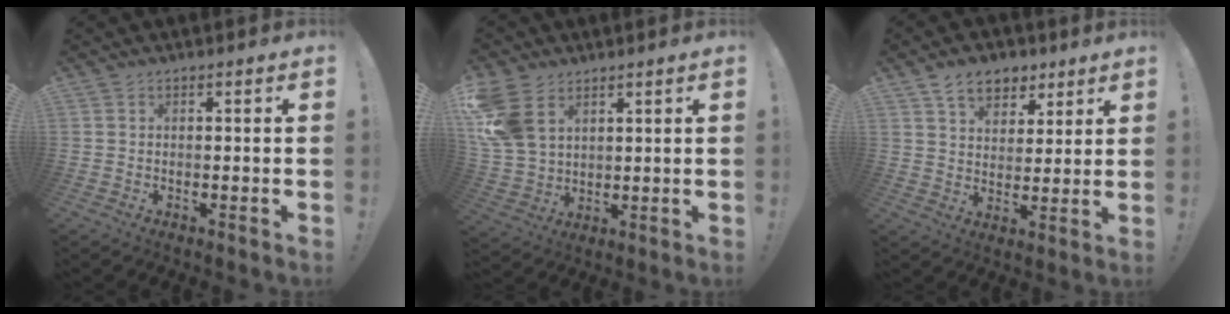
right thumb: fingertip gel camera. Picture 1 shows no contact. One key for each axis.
{"total": 12.3, "fx": 5.5, "fy": 8.6, "fz": 6.9, "tx": -0.148, "ty": -0.017, "tz": 0.115}
{"total": 9.9, "fx": 6.2, "fy": 6.6, "fz": 4.1, "tx": -0.060, "ty": -0.028, "tz": 0.118}